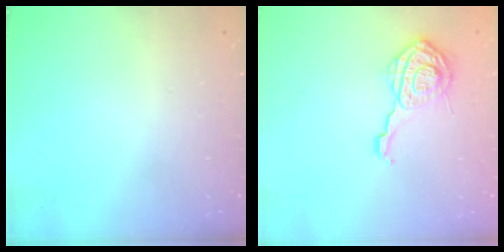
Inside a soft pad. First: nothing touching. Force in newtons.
{"total": 10.7, "press": 10.7, "slide": 0.3}